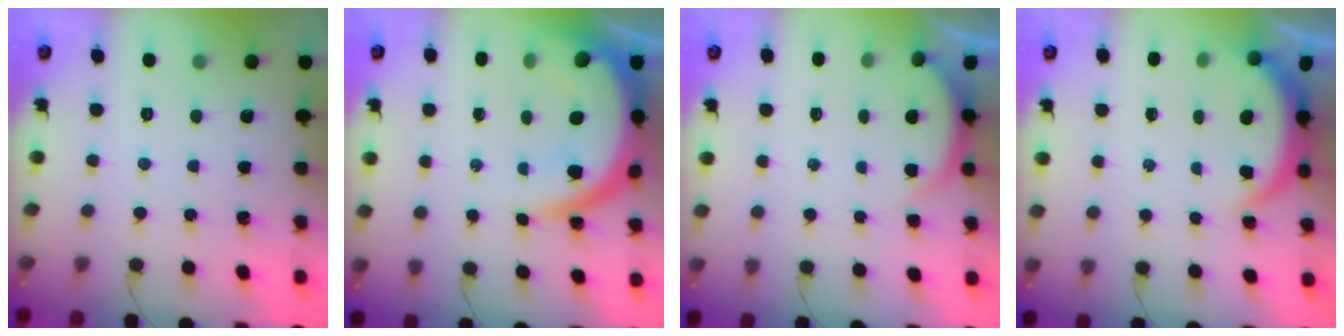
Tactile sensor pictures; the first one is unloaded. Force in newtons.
{"total": 14.2, "press": 14.1, "slide": 0.9}
{"total": 1.6, "press": 1.5, "slide": 0.6}
{"total": 3.8, "press": 3.8, "slide": 0.4}